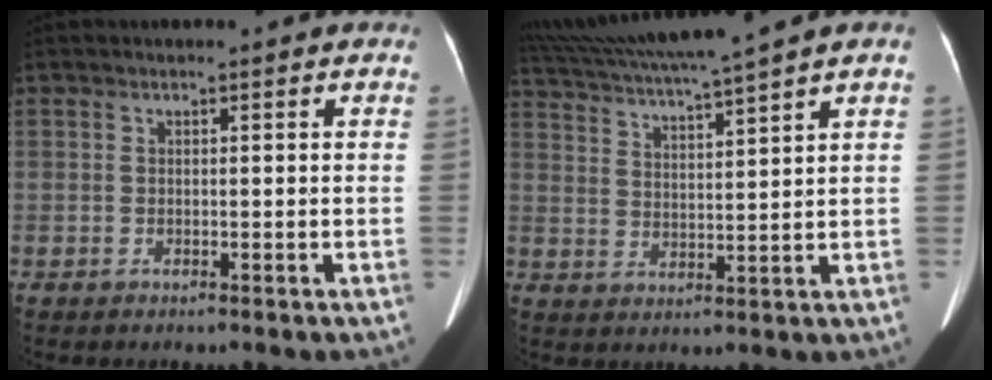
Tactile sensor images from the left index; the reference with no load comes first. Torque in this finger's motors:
{"motor_torque": [0.80, -1.34, 0.10, 0.04]}